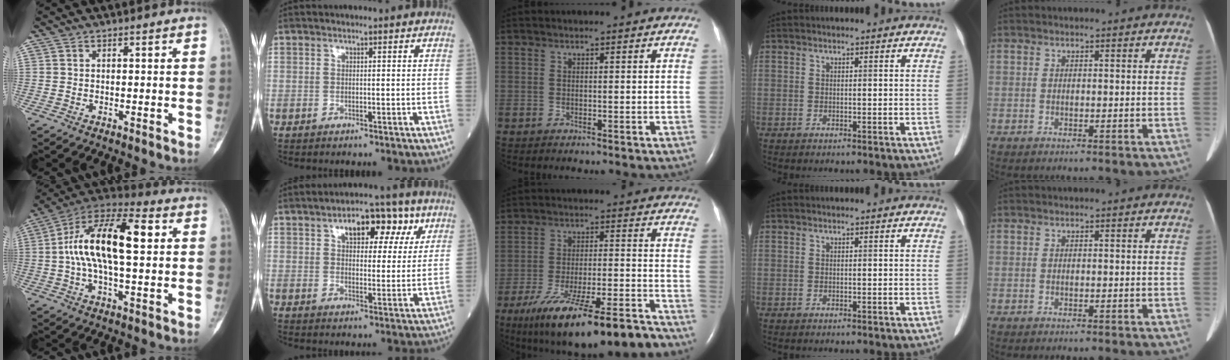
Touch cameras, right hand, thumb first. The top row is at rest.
{"thumb": {"total": 18.1, "force": [2.5, 7.9, 16.1], "torque": [-0.284, 0.035, 0.033]}, "index": {"total": 9.8, "force": [4.9, 4.8, 7.0], "torque": [-0.093, 0.024, 0.069]}, "middle": {"total": 20.7, "force": [-15.7, 3.1, 13.2], "torque": [-0.175, -0.003, -0.243]}}